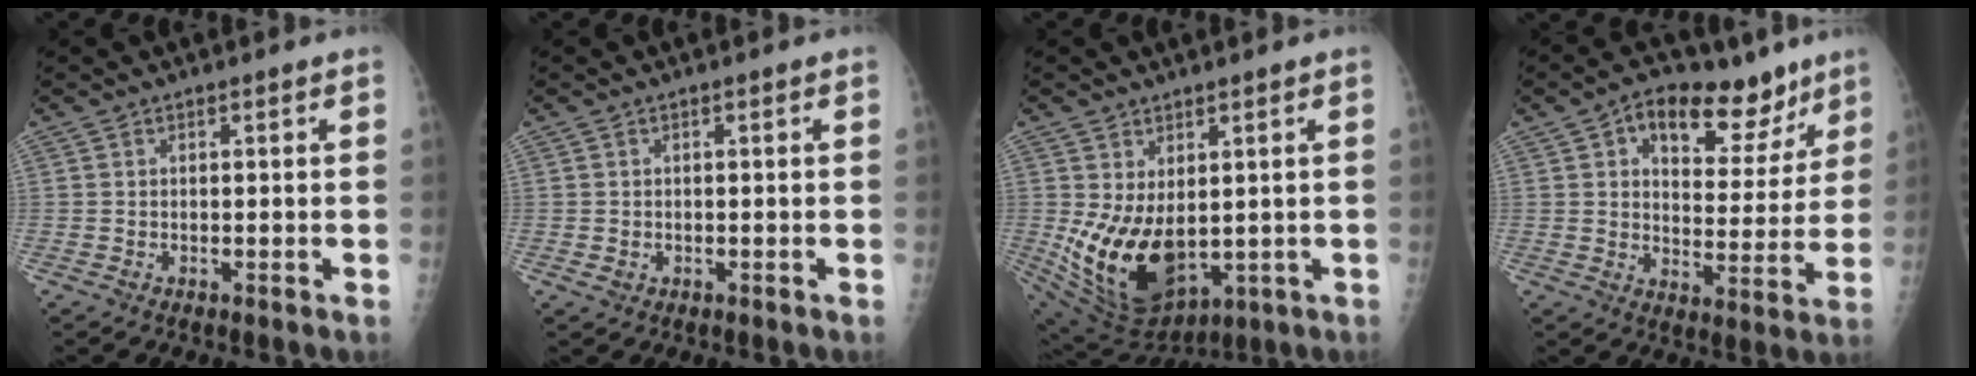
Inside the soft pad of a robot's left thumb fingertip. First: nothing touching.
{"total": 1.2, "force": [-0.2, 1.1, 0.6], "torque": [-0.007, 0.001, 0.001]}
{"total": 14.6, "force": [0.0, 9.3, 11.3], "torque": [-0.186, -0.028, 0.035]}
{"total": 17.0, "force": [9.8, 9.4, 10.2], "torque": [-0.089, -0.027, 0.144]}